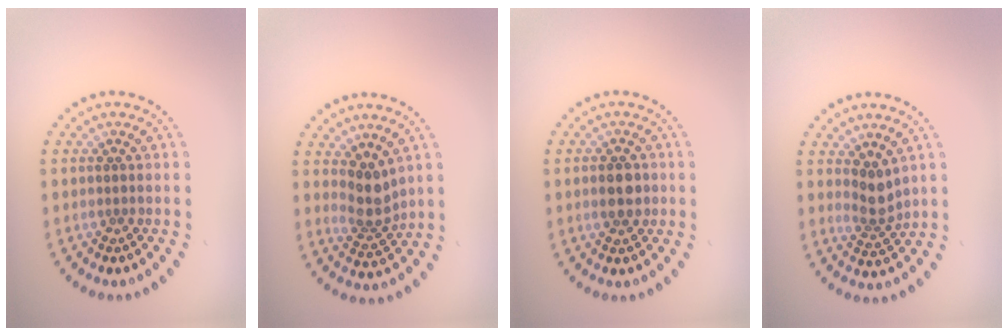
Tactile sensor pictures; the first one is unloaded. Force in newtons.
{"total": 2.8, "press": 2.3, "slide": 1.7}
{"total": 3.2, "press": 3.2, "slide": 0.1}
{"total": 2.4, "press": 1.9, "slide": 1.5}